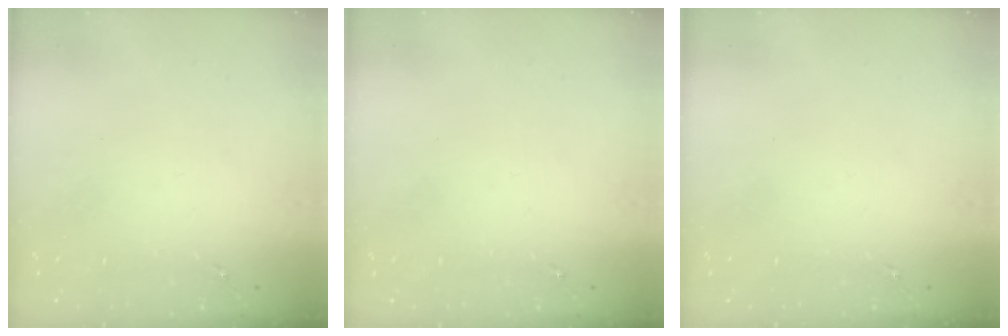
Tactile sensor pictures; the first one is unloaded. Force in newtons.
{"total": 0.0}
{"total": 0.0}